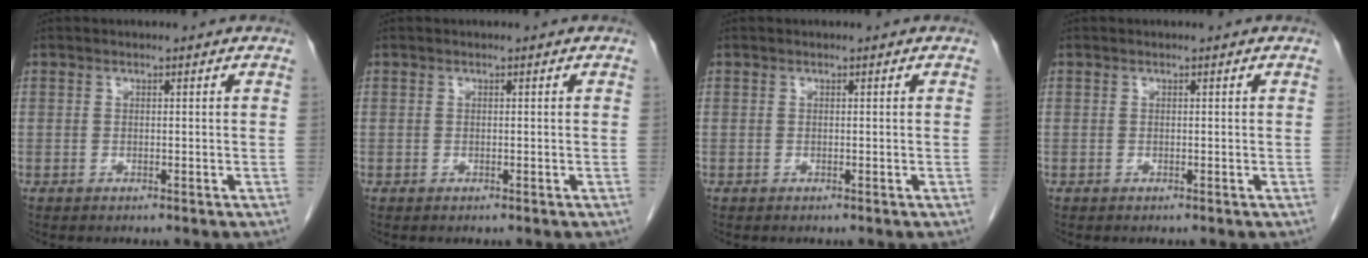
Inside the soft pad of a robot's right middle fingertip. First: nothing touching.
{"total": 0.0}
{"total": 0.0}
{"total": 0.0}